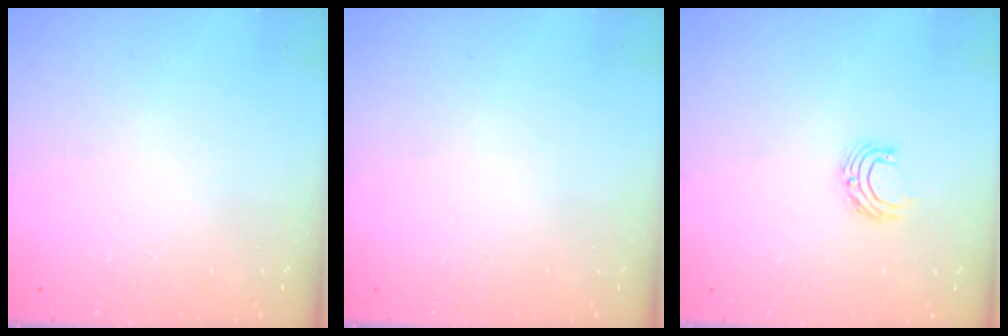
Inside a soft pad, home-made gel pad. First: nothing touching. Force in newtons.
{"total": 0.0}
{"total": 5.9, "press": 5.9, "slide": 0.5}